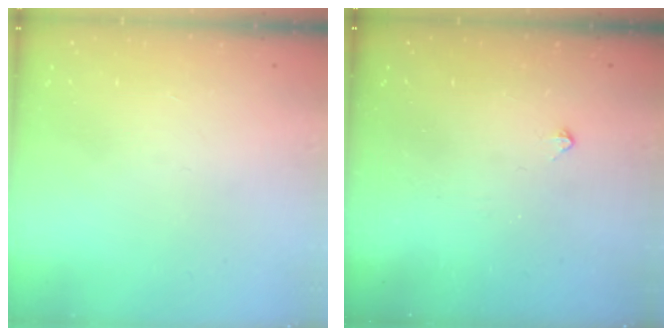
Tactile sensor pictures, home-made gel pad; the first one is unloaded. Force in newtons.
{"total": 2.5, "press": 2.4, "slide": 0.4}